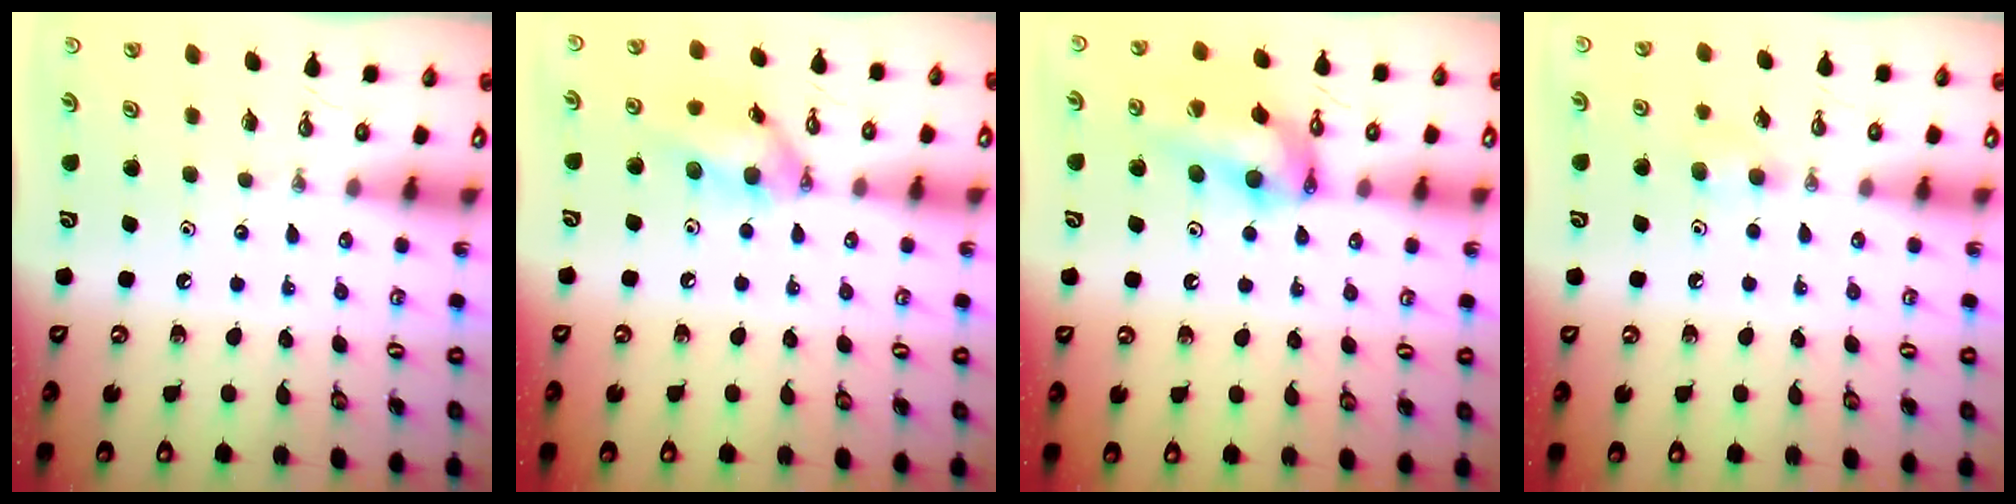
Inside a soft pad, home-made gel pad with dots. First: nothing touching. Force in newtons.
{"total": 12.3, "press": 12.3, "slide": 0.9}
{"total": 13.0, "press": 12.9, "slide": 1.7}
{"total": 4.7, "press": 4.5, "slide": 1.2}